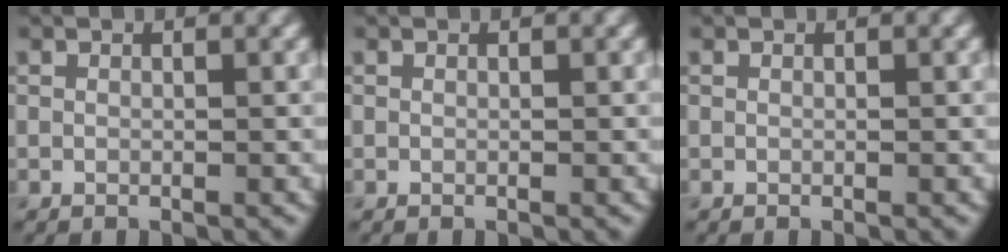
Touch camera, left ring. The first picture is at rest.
{"total": 0.0}
{"total": 0.0}